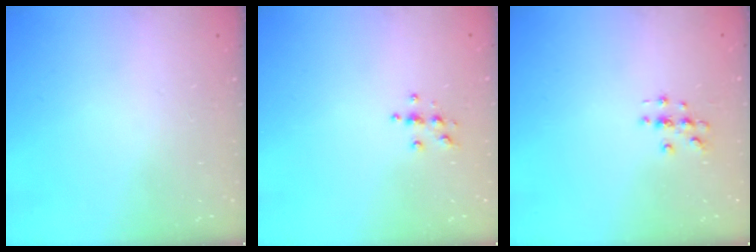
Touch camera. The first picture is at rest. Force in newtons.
{"total": 3.6, "press": 3.6, "slide": 0.4}
{"total": 3.0, "press": 3.0, "slide": 0.3}